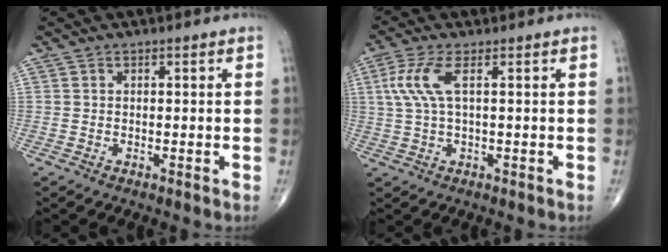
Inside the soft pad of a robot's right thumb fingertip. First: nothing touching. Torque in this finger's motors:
{"motor_torque": [0.54, 1.53, 0.92, 0.21, 0.07]}